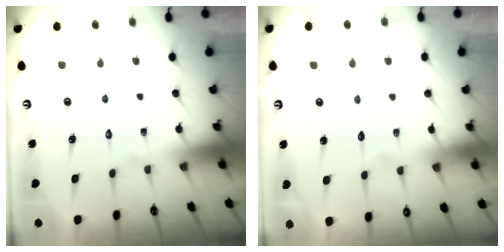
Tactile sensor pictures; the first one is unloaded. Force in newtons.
{"total": 3.2, "press": 3.2, "slide": 0.2}